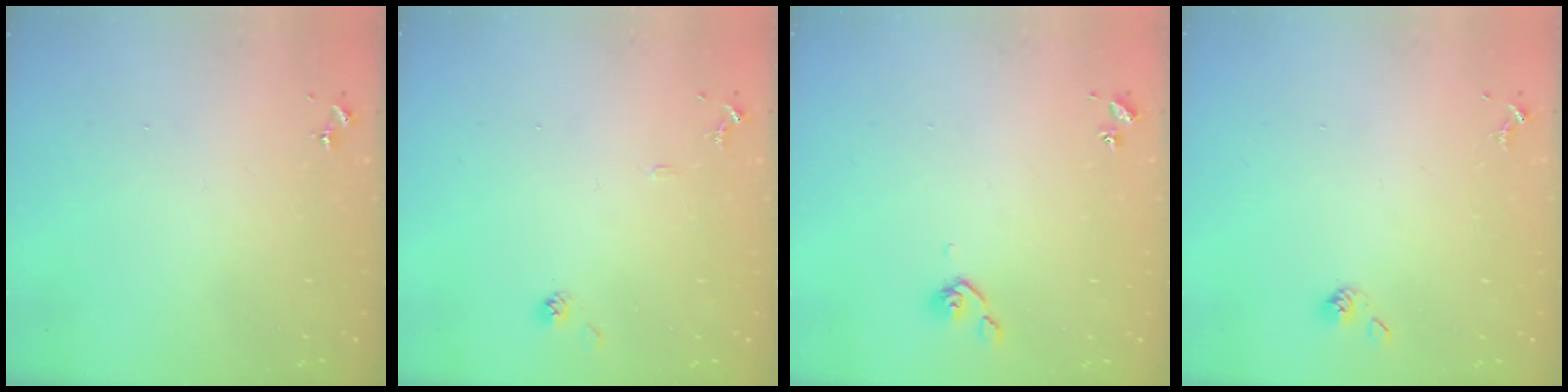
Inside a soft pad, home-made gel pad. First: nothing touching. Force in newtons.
{"total": 7.8, "press": 7.7, "slide": 0.6}
{"total": 5.0, "press": 4.9, "slide": 1.2}
{"total": 3.6, "press": 3.4, "slide": 1.2}